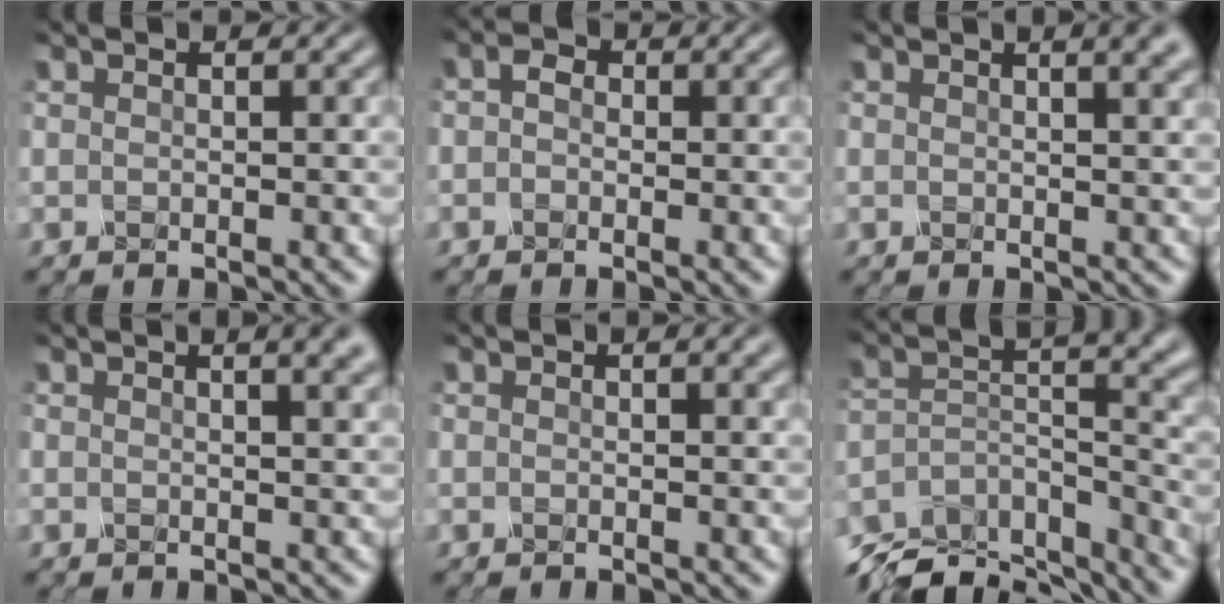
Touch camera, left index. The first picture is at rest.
{"total": 0.8, "force": [-0.4, 0.7, 0.1], "torque": [0.001, -0.005, -0.012]}
{"total": 7.0, "force": [3.8, 3.5, 4.8], "torque": [-0.004, 0.048, 0.008]}
{"total": 6.9, "force": [3.8, 3.4, 4.7], "torque": [0.000, 0.049, 0.008]}
{"total": 1.4, "force": [0.8, 0.4, 1.1], "torque": [-0.002, -0.001, 0.008]}
{"total": 11.8, "force": [-11.0, 3.2, 2.8], "torque": [-0.051, 0.004, -0.159]}